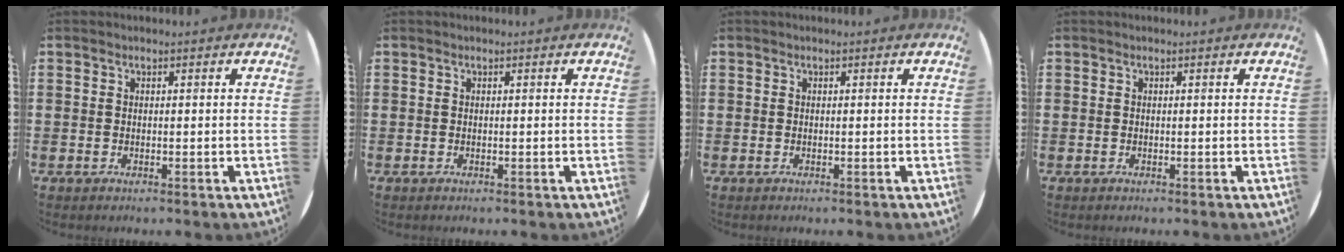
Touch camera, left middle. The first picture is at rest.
{"total": 0.0}
{"total": 0.0}
{"total": 0.0}